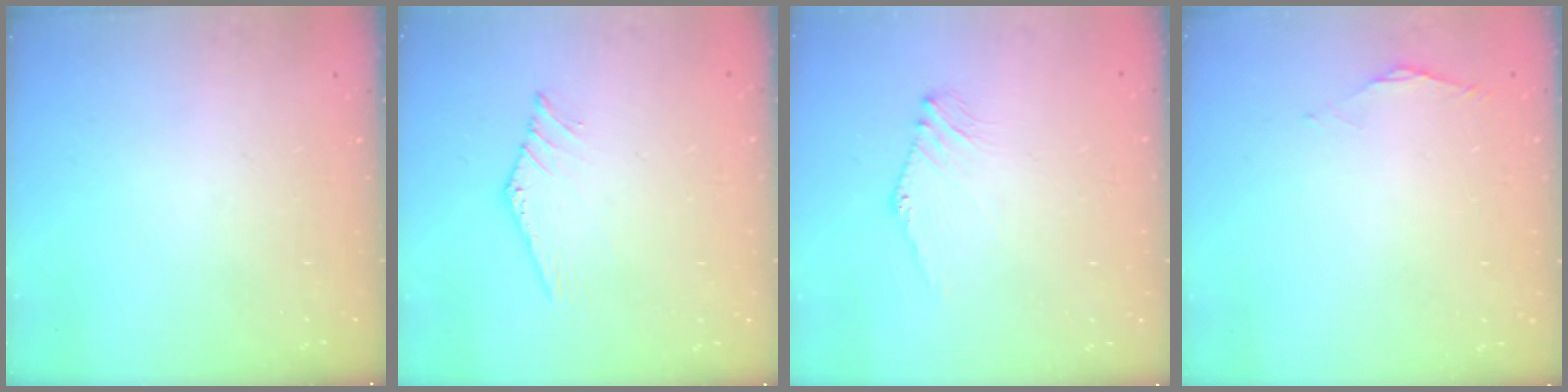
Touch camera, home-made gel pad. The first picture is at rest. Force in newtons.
{"total": 0.0}
{"total": 1.2, "press": 1.1, "slide": 0.4}
{"total": 1.3, "press": 1.3, "slide": 0.3}